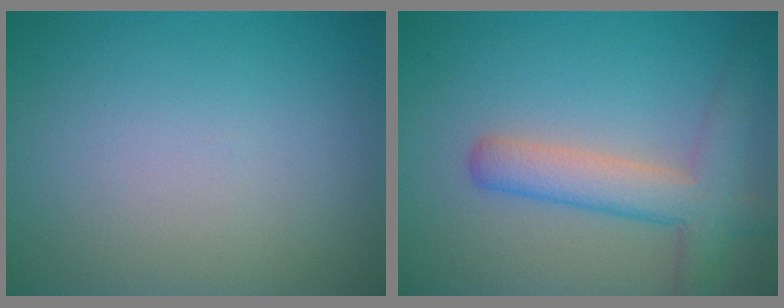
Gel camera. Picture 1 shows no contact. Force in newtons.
{"total": 3.8, "press": 3.8, "slide": 0.4}